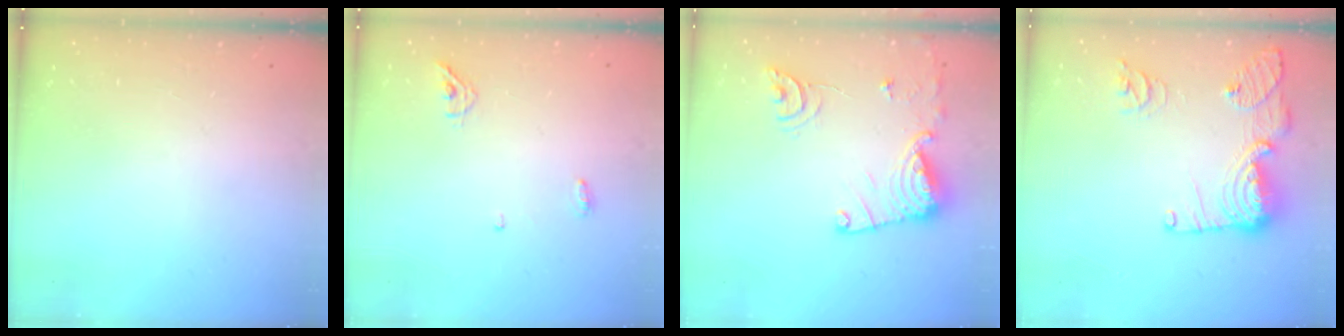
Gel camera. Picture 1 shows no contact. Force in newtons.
{"total": 4.9, "press": 4.8, "slide": 1.0}
{"total": 14.7, "press": 14.7, "slide": 0.7}
{"total": 15.8, "press": 15.7, "slide": 1.8}